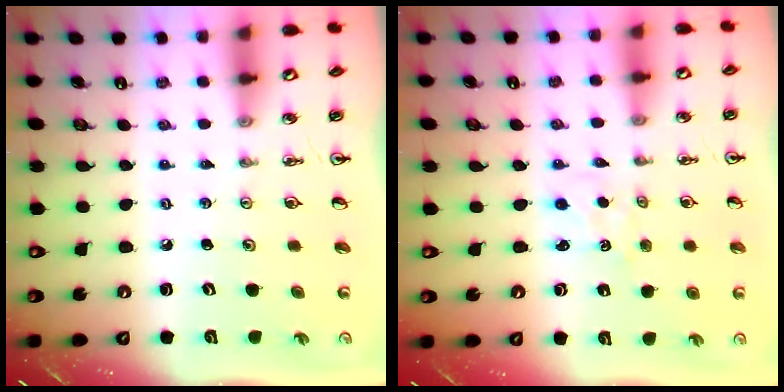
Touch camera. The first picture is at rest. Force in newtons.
{"total": 1.2, "press": 1.1, "slide": 0.2}